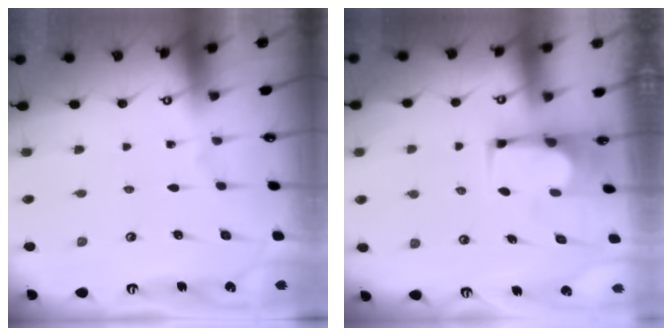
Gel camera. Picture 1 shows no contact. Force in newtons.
{"total": 1.6, "press": 1.6, "slide": 0.3}